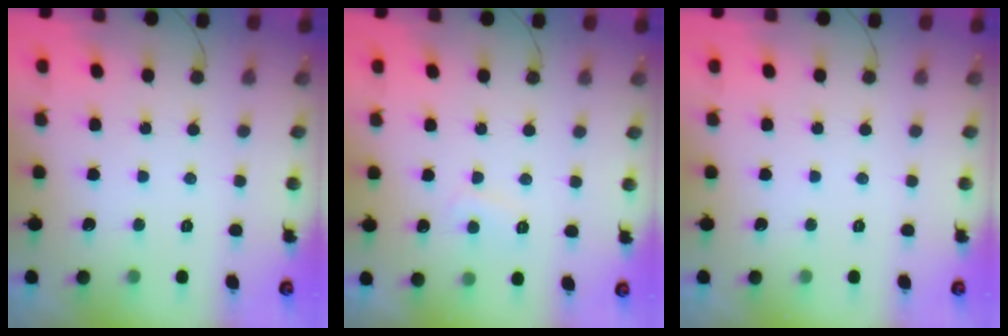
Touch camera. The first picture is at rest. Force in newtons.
{"total": 3.4, "press": 3.3, "slide": 0.4}
{"total": 0.0}